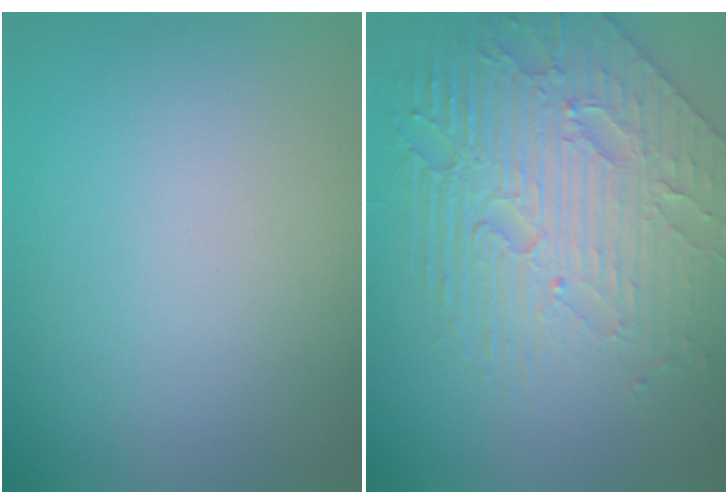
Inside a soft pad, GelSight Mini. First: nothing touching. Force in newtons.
{"total": 7.9, "press": 5.8, "slide": 5.3}